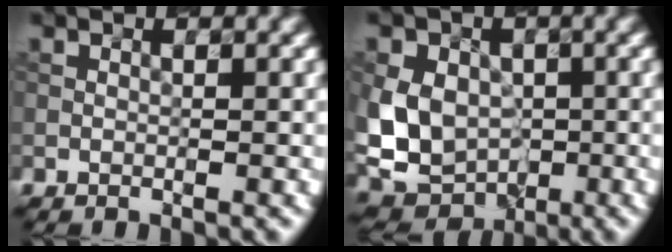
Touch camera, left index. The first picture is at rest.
{"total": 7.4, "force": [-0.4, 5.7, 4.7], "torque": [-0.094, -0.005, -0.016]}